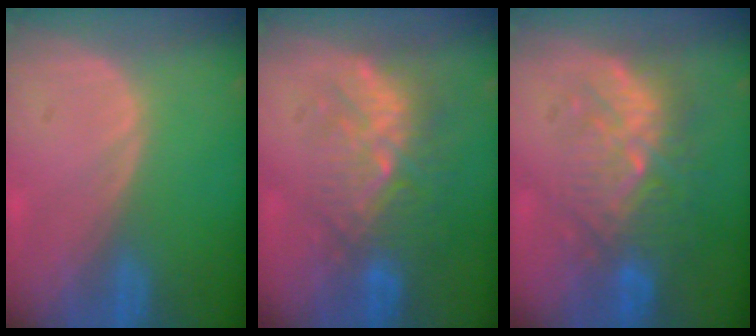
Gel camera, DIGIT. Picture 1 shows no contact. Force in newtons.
{"total": 9.2, "press": 8.6, "slide": 3.4}
{"total": 9.4, "press": 8.9, "slide": 2.8}